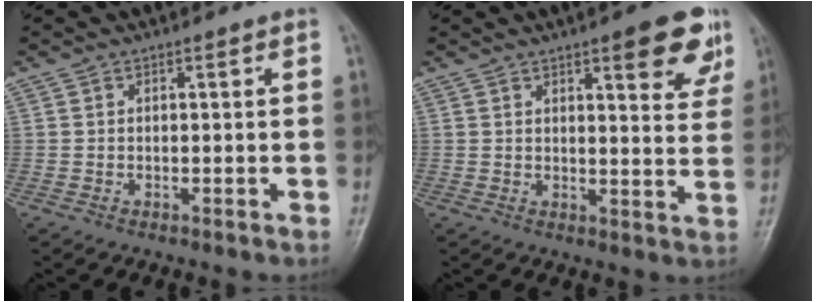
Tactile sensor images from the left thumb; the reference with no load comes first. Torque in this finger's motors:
{"motor_torque": [1.33, 1.02, 1.13, -0.51, 0.04]}